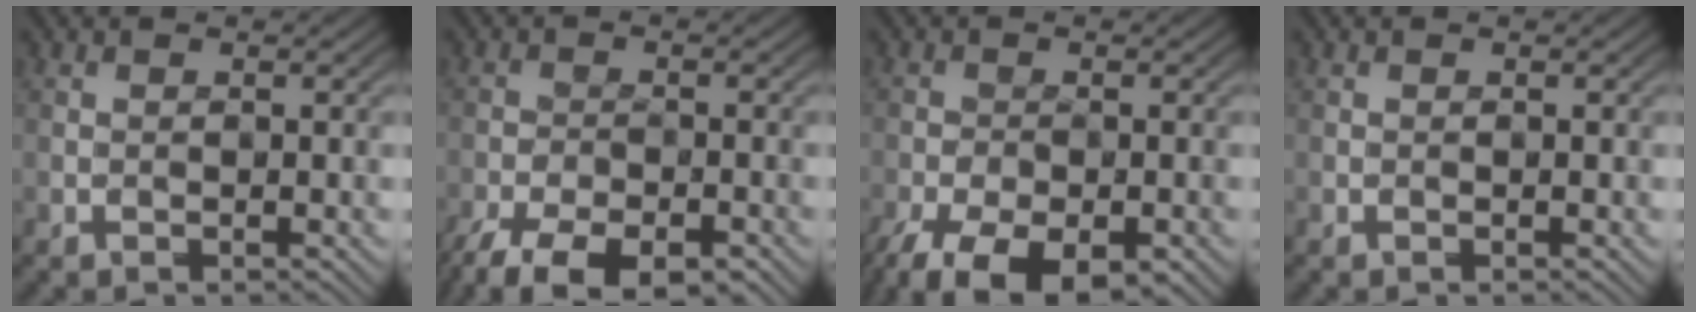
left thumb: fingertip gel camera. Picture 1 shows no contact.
{"total": 9.4, "force": [-7.3, 3.5, 4.8], "torque": [-0.082, -0.028, -0.114]}
{"total": 11.0, "force": [-7.6, 4.8, 6.5], "torque": [-0.111, -0.042, -0.113]}
{"total": 0.0}